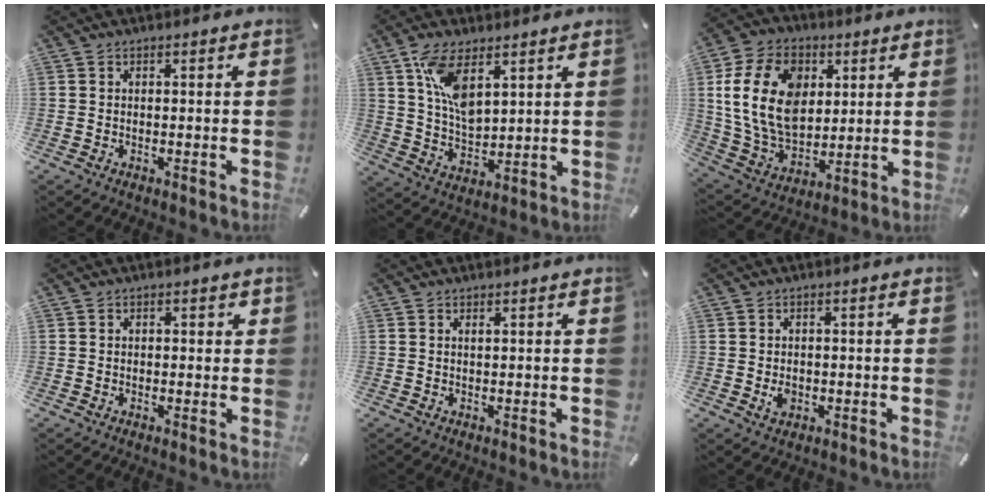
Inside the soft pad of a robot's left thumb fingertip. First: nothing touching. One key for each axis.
{"total": 10.6, "fx": 5.6, "fy": 5.1, "fz": 7.4, "tx": -0.159, "ty": -0.020, "tz": 0.102}
{"total": 17.8, "fx": 3.7, "fy": 13.3, "fz": 11.2, "tx": -0.230, "ty": 0.002, "tz": 0.068}
{"total": 1.1, "fx": 0.1, "fy": 1.0, "fz": 0.6, "tx": -0.003, "ty": 0.004, "tz": -0.004}
{"total": 0.5, "fx": 0.3, "fy": 0.0, "fz": 0.5, "tx": -0.008, "ty": 0.000, "tz": 0.005}
{"total": 2.7, "fx": -0.5, "fy": 2.1, "fz": 1.7, "tx": -0.022, "ty": 0.000, "tz": -0.010}